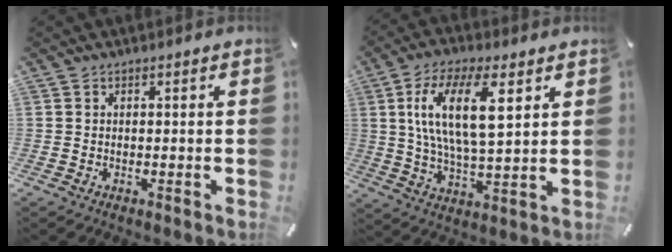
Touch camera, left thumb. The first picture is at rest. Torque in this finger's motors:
{"motor_torque": [0.99, 0.97, 2.20, -0.56, 0.33]}